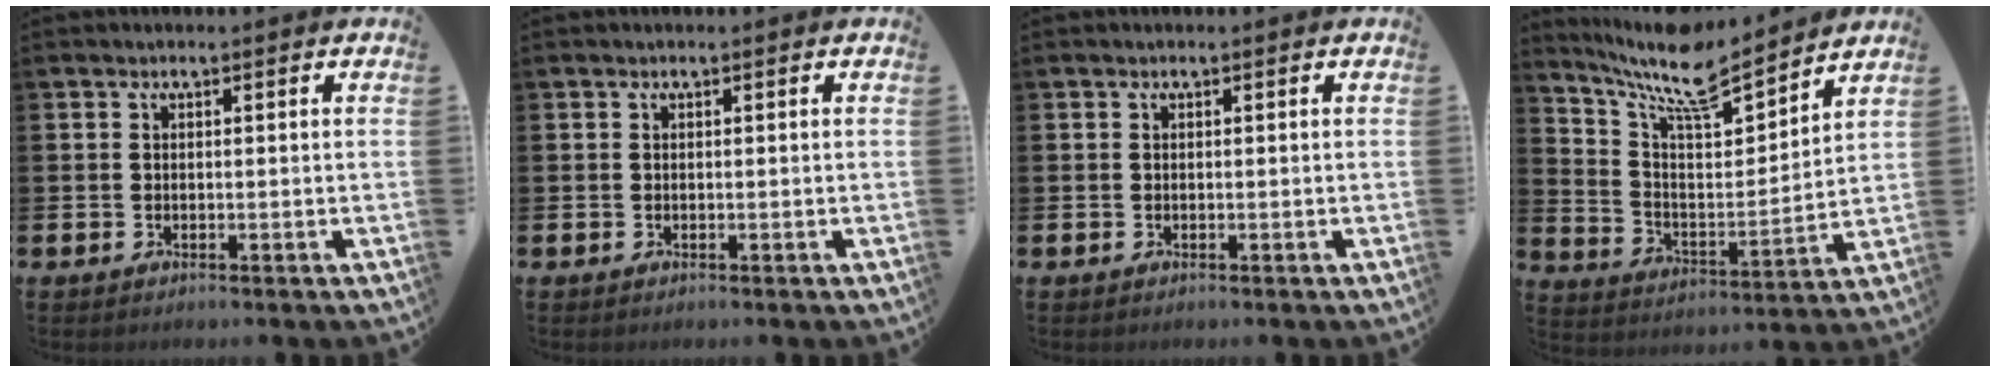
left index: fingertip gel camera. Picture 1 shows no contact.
{"total": 0.0}
{"total": 0.0}
{"total": 10.3, "force": [8.9, 2.3, 4.5], "torque": [-0.121, -0.058, 0.154]}